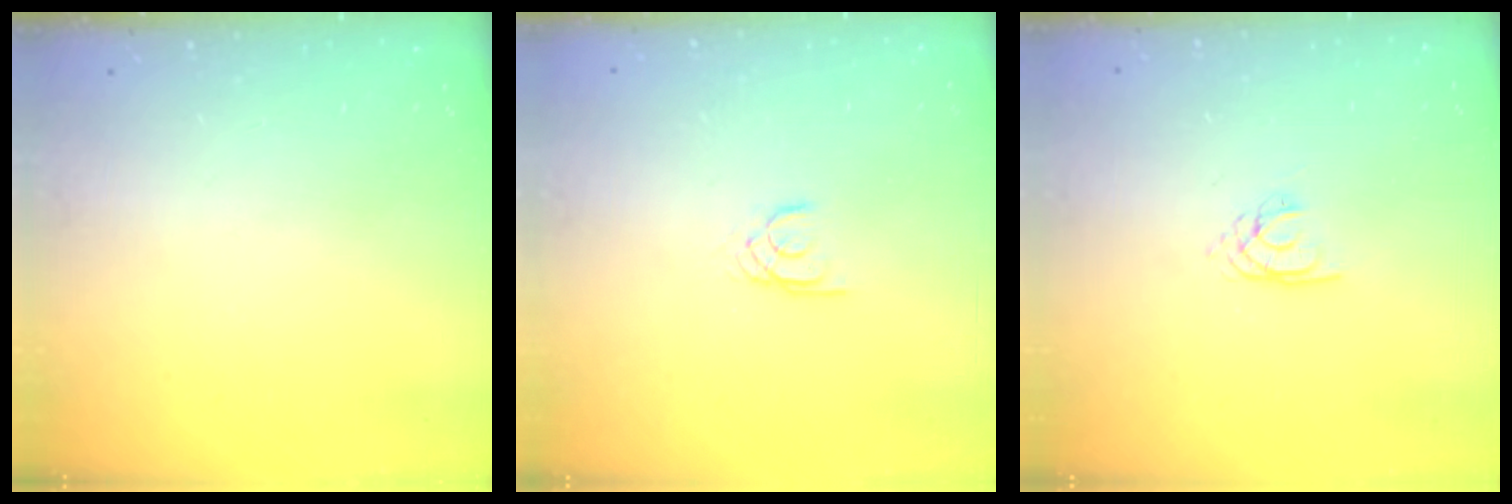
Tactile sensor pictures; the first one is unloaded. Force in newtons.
{"total": 1.6, "press": 1.6, "slide": 0.2}
{"total": 1.8, "press": 1.8, "slide": 0.2}